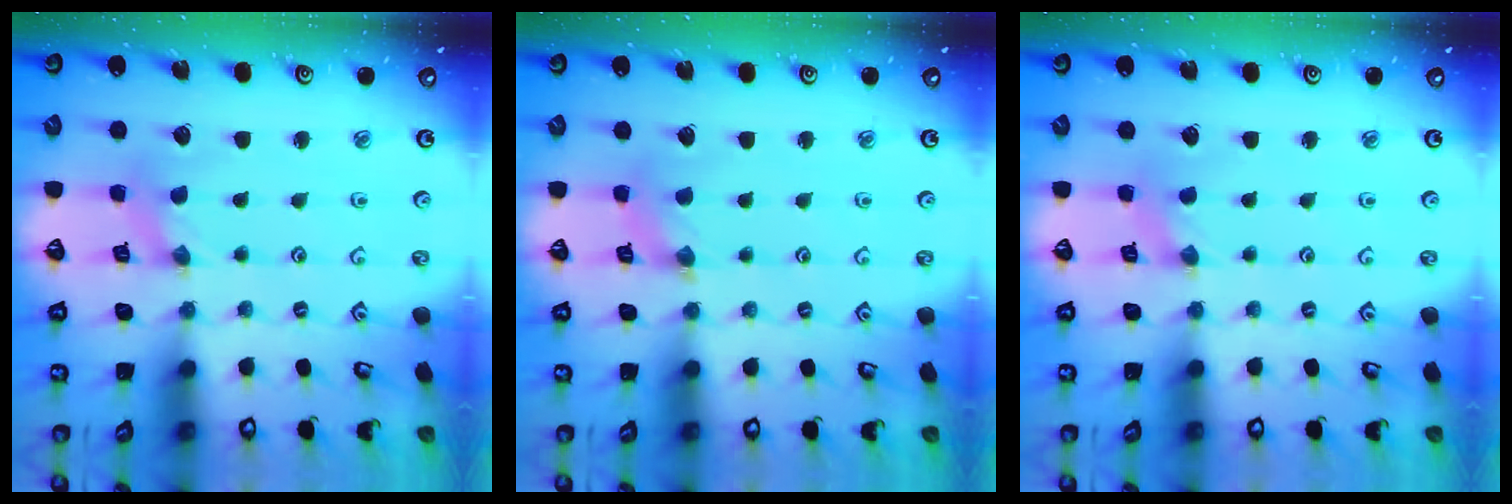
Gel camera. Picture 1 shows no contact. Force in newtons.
{"total": 1.4, "press": 1.3, "slide": 0.3}
{"total": 0.0}